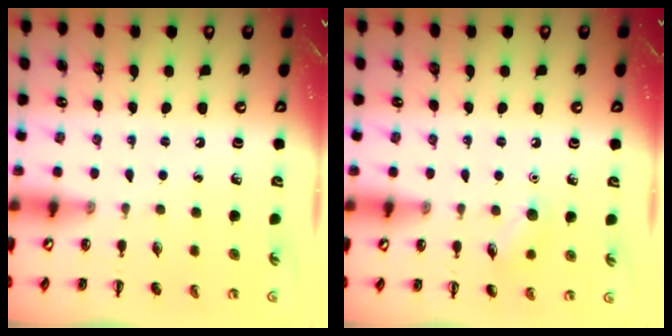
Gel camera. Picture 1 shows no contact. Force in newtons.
{"total": 6.1, "press": 5.9, "slide": 1.6}